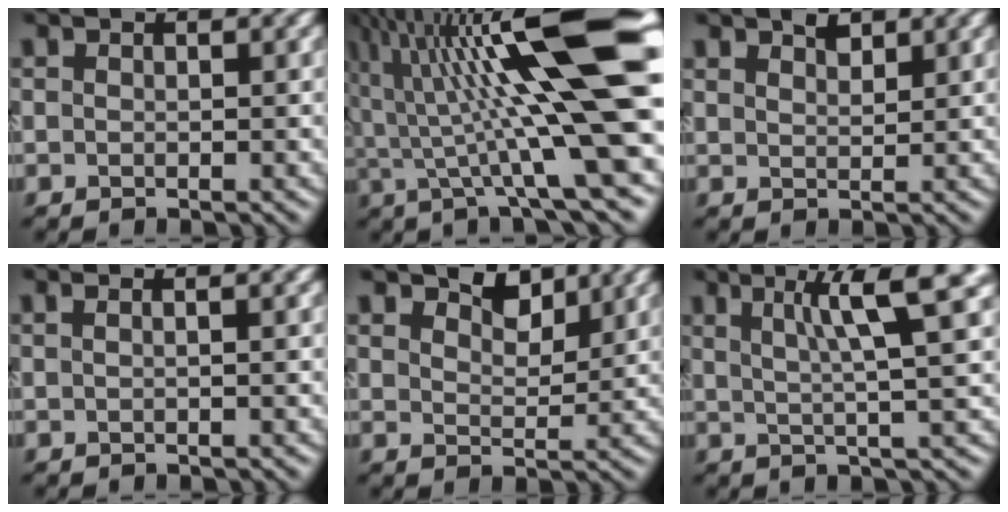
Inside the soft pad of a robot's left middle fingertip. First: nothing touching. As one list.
[{"total": 15.8, "force": [3.6, 2.7, 15.2], "torque": [-0.232, 0.011, 0.056]}, {"total": 1.5, "force": [1.5, 0.2, 0.3], "torque": [-0.005, 0.006, 0.027]}, {"total": 1.4, "force": [0.5, 0.6, 1.2], "torque": [-0.007, -0.003, -0.006]}, {"total": 3.3, "force": [2.7, 1.3, 1.3], "torque": [-0.018, 0.005, 0.035]}, {"total": 6.4, "force": [3.1, 0.7, 5.5], "torque": [-0.077, 0.021, 0.050]}]